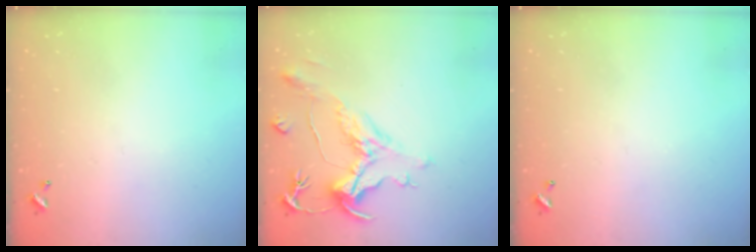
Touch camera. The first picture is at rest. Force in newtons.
{"total": 1.6, "press": 0.1, "slide": 1.6}
{"total": 0.0}